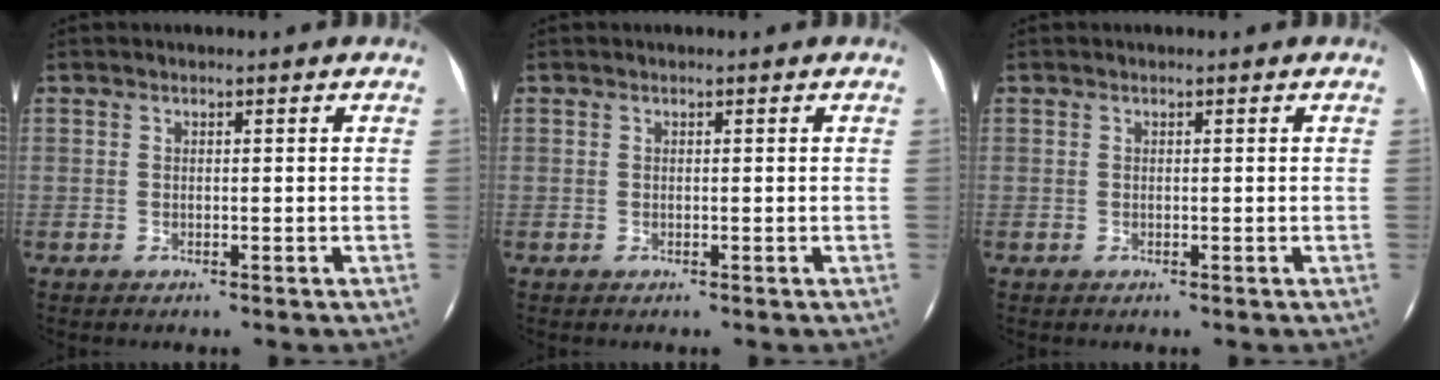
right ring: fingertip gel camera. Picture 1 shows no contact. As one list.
[{"total": 0.0}, {"total": 0.0}]